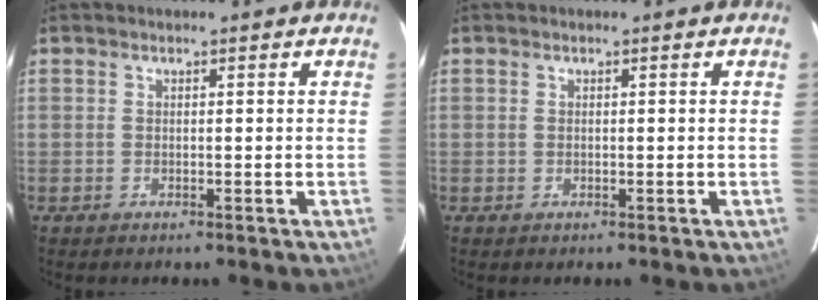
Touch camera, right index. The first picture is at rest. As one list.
[{"total": 0.0}]